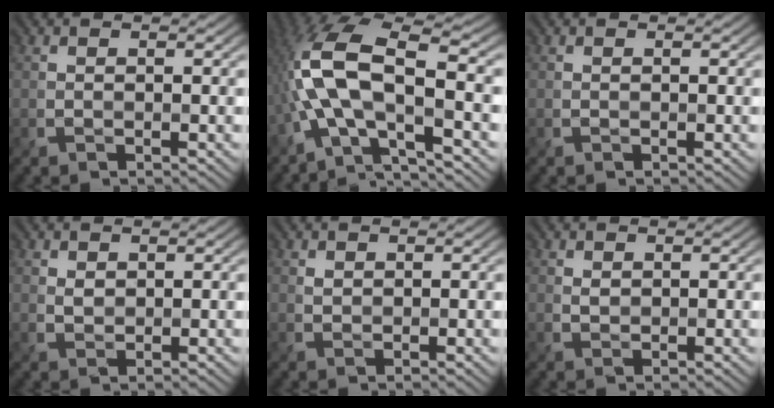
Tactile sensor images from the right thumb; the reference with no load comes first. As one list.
[{"total": 12.9, "force": [-2.2, 4.9, 11.7], "torque": [-0.264, 0.012, -0.054]}, {"total": 0.0}, {"total": 1.0, "force": [0.7, 0.7, 0.2], "torque": [-0.010, -0.003, 0.017]}, {"total": 0.7, "force": [0.5, 0.5, 0.0], "torque": [-0.007, -0.004, 0.014]}, {"total": 0.7, "force": [0.5, 0.4, 0.0], "torque": [-0.008, -0.004, 0.014]}]